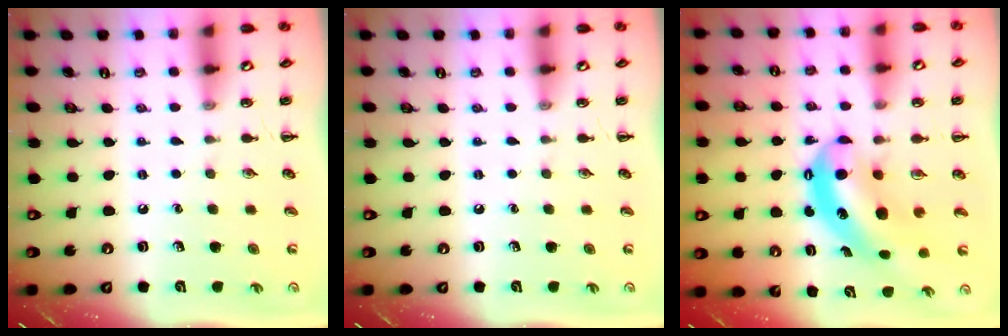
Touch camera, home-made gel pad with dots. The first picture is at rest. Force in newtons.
{"total": 0.0}
{"total": 7.2, "press": 7.0, "slide": 1.6}